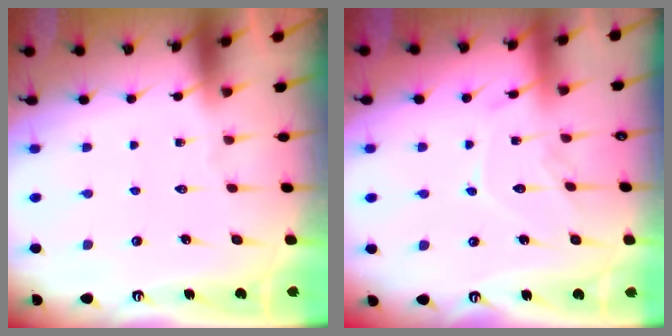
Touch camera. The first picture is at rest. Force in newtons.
{"total": 10.2, "press": 10.2, "slide": 0.8}